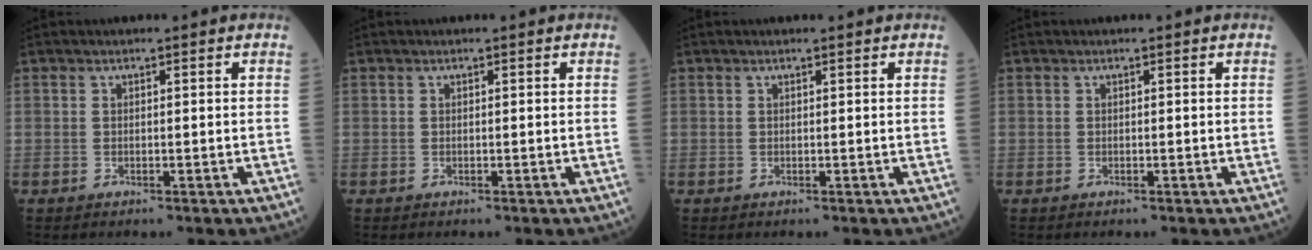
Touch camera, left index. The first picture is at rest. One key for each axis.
{"total": 0.0}
{"total": 0.5, "fx": 0.4, "fy": 0.0, "fz": 0.3, "tx": -0.009, "ty": 0.002, "tz": 0.007}
{"total": 0.0}